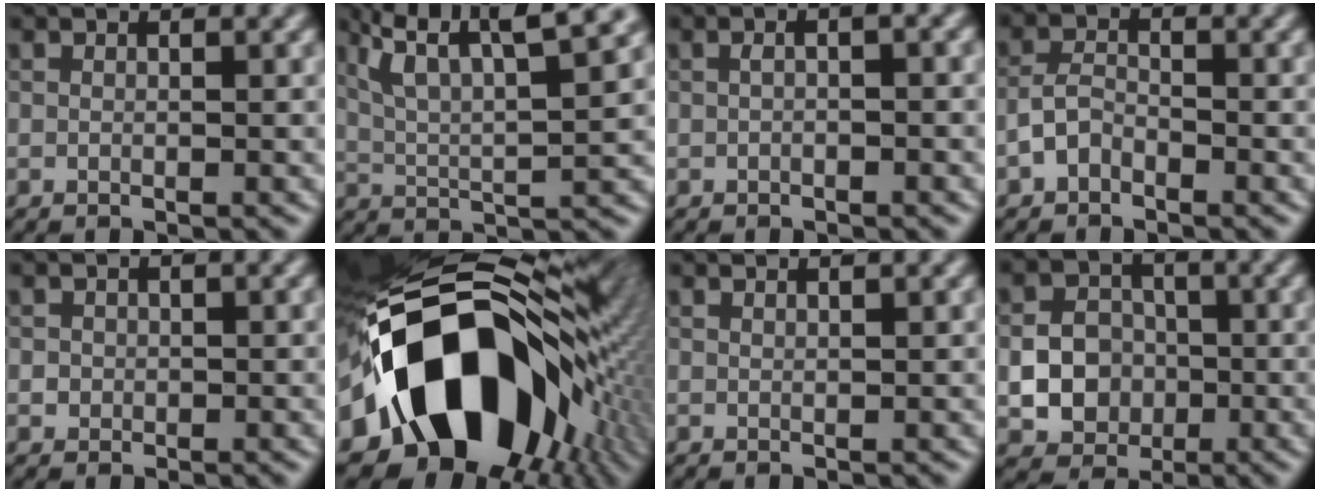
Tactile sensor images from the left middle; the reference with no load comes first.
{"total": 8.3, "force": [5.0, 2.3, 6.2], "torque": [-0.108, 0.022, 0.064]}
{"total": 1.5, "force": [-0.2, 0.3, 1.5], "torque": [-0.028, 0.002, -0.006]}
{"total": 2.0, "force": [-1.3, 1.0, 1.0], "torque": [-0.019, 0.008, -0.032]}
{"total": 0.7, "force": [-0.1, 0.7, 0.1], "torque": [0.004, -0.005, -0.001]}
{"total": 19.2, "force": [-4.0, 13.1, 13.5], "torque": [-0.235, -0.013, -0.064]}
{"total": 1.6, "force": [1.2, 0.6, 0.9], "torque": [-0.001, -0.005, 0.004]}
{"total": 5.7, "force": [-1.1, 5.0, 2.5], "torque": [-0.024, 0.002, -0.036]}